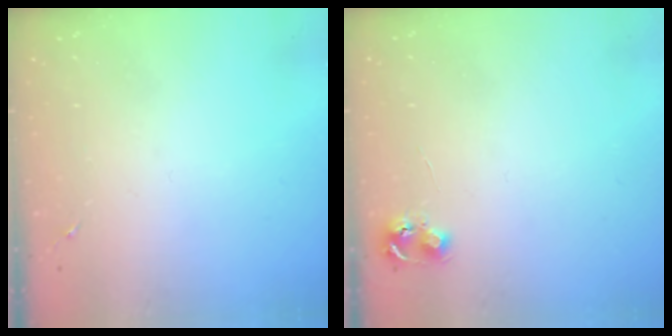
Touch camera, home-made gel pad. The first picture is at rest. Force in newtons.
{"total": 5.3, "press": 5.3, "slide": 0.5}